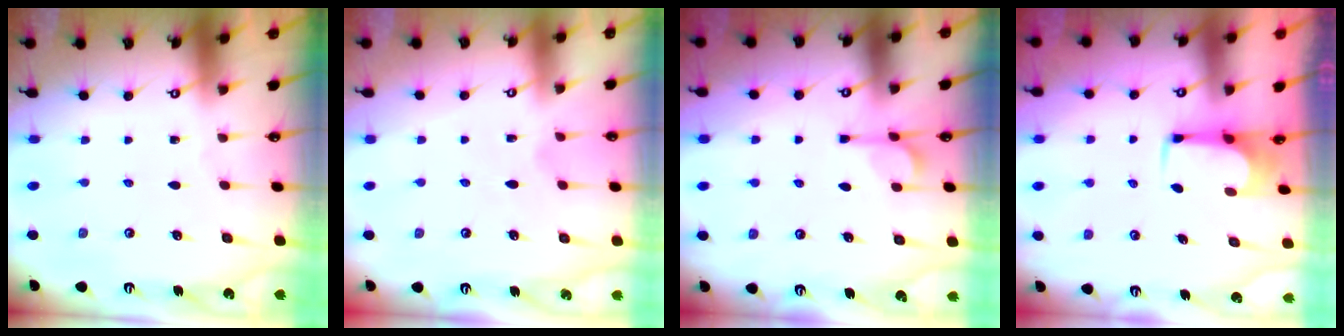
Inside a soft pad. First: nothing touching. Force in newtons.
{"total": 1.1, "press": 0.0, "slide": 1.1}
{"total": 5.2, "press": 5.1, "slide": 0.7}
{"total": 3.7, "press": 3.7, "slide": 0.3}